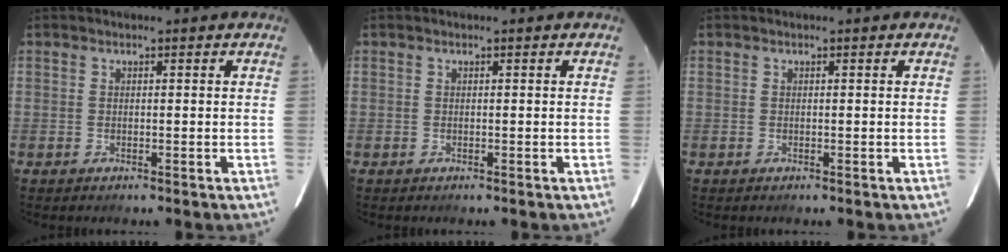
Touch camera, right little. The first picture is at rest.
{"total": 0.0}
{"total": 0.0}